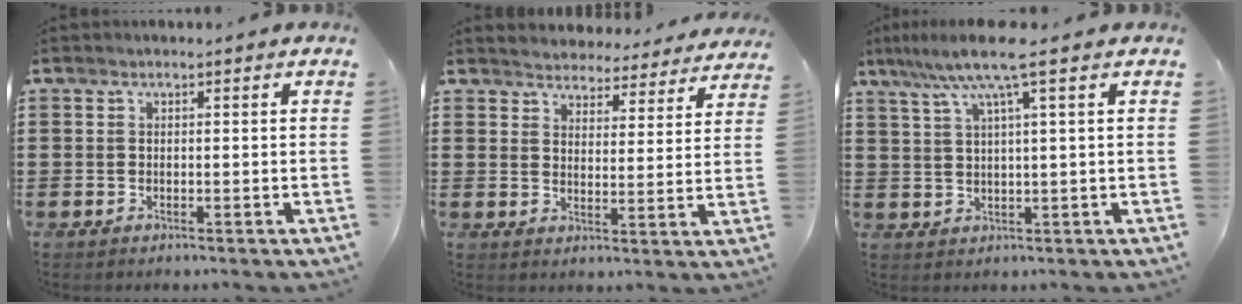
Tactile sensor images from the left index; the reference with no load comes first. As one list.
[{"total": 4.4, "force": [4.4, 0.2, -0.3], "torque": [-0.010, -0.033, 0.074]}, {"total": 7.2, "force": [3.7, 0.2, 6.2], "torque": [-0.131, -0.001, 0.061]}]